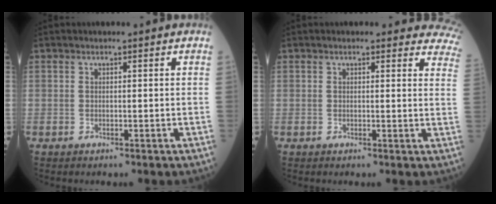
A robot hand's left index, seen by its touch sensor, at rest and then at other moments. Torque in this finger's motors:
{"motor_torque": [0.87, -1.13, 0.20, 0.01]}